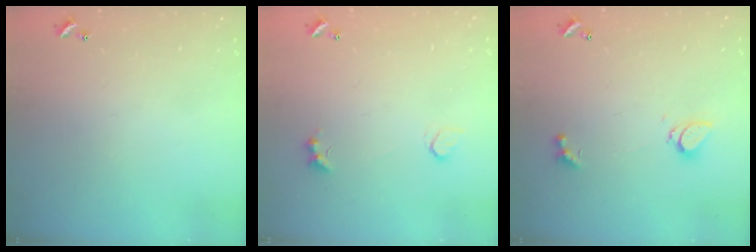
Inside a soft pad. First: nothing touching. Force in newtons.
{"total": 3.0, "press": 2.9, "slide": 0.8}
{"total": 1.4, "press": 1.3, "slide": 0.4}